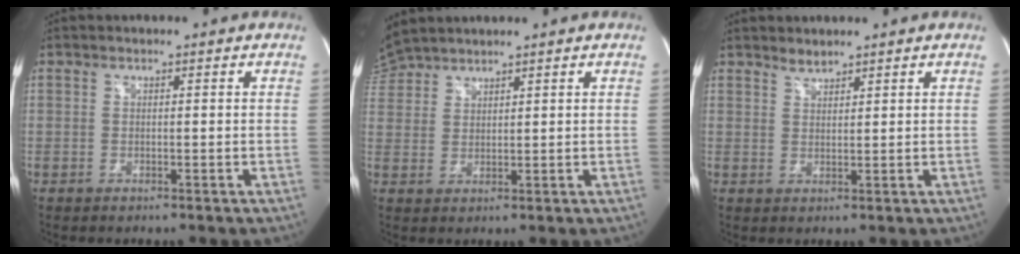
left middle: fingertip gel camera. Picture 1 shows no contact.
{"total": 4.8, "force": [4.8, 0.3, 0.5], "torque": [-0.030, 0.023, 0.105]}
{"total": 1.6, "force": [1.6, 0.3, 0.2], "torque": [-0.004, 0.000, 0.031]}